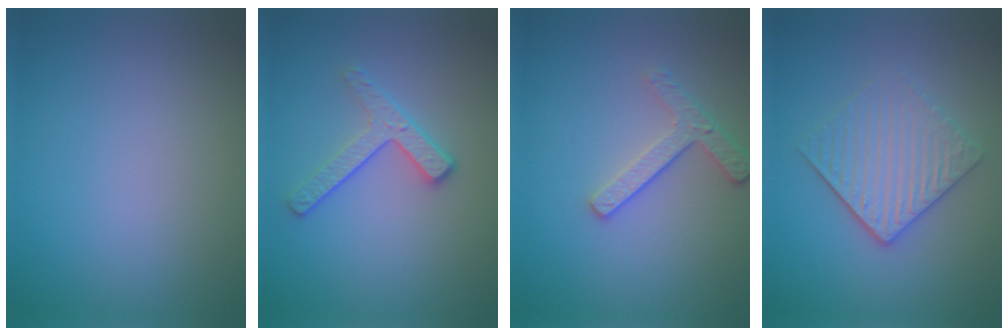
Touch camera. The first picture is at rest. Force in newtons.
{"total": 2.9, "press": 2.4, "slide": 1.6}
{"total": 2.4, "press": 2.3, "slide": 0.9}
{"total": 4.1, "press": 3.4, "slide": 2.3}